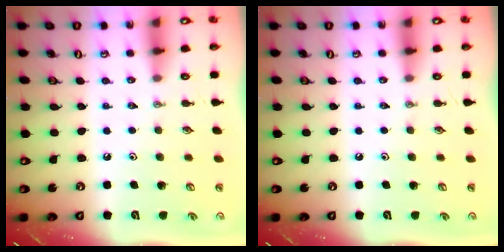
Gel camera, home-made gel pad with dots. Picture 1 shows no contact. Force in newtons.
{"total": 0.0}